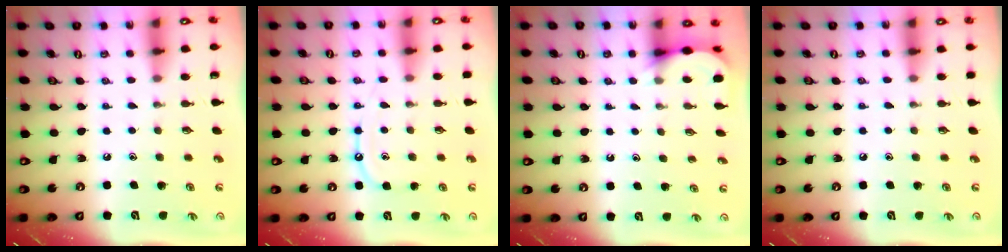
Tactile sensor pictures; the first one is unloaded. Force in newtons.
{"total": 9.4, "press": 9.3, "slide": 1.0}
{"total": 3.8, "press": 3.8, "slide": 0.5}
{"total": 3.4, "press": 3.4, "slide": 0.5}